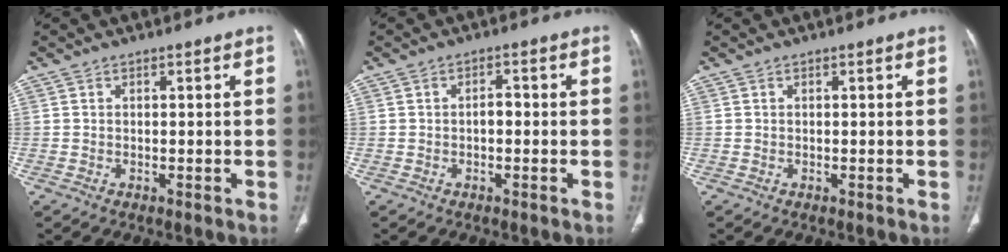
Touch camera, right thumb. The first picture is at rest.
{"total": 1.7, "force": [-0.3, 1.0, 1.4], "torque": [-0.014, 0.008, -0.008]}
{"total": 0.0}